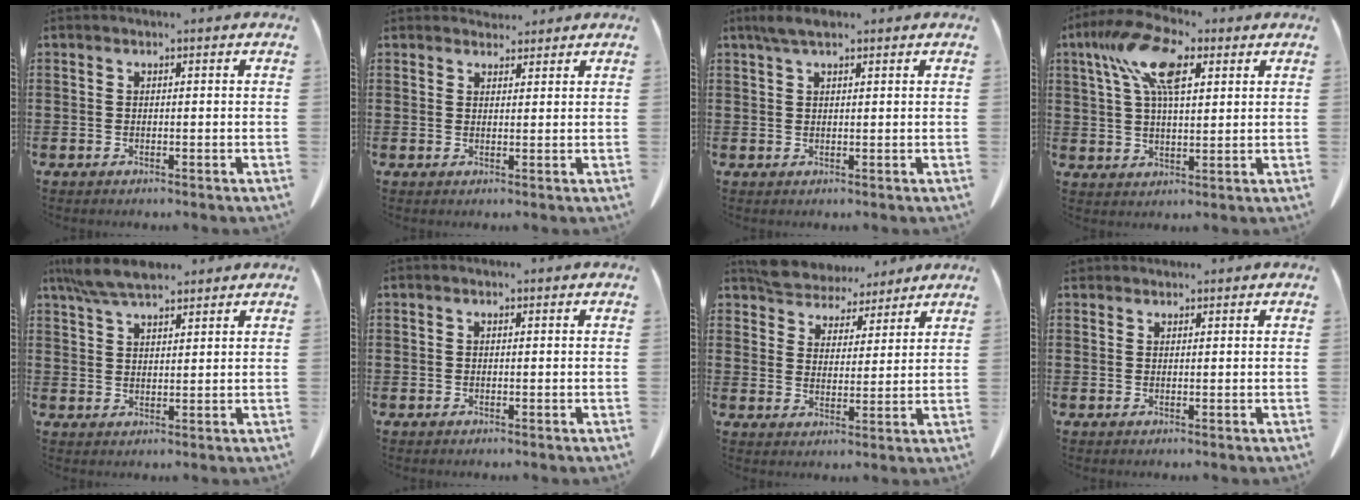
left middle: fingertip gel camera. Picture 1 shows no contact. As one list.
[{"total": 2.4, "force": [2.3, 0.8, 0.1], "torque": [-0.002, -0.006, 0.044]}, {"total": 2.7, "force": [1.7, 0.6, 2.0], "torque": [-0.043, 0.002, 0.031]}, {"total": 11.4, "force": [5.4, 5.0, 8.7], "torque": [-0.187, 0.010, 0.097]}, {"total": 6.3, "force": [5.3, 1.4, 3.2], "torque": [-0.076, -0.011, 0.101]}, {"total": 0.0}, {"total": 5.6, "force": [5.3, 1.8, 0.4], "torque": [-0.037, -0.022, 0.098]}, {"total": 1.0, "force": [1.0, 0.3, 0.0], "torque": [-0.005, 0.000, 0.021]}]